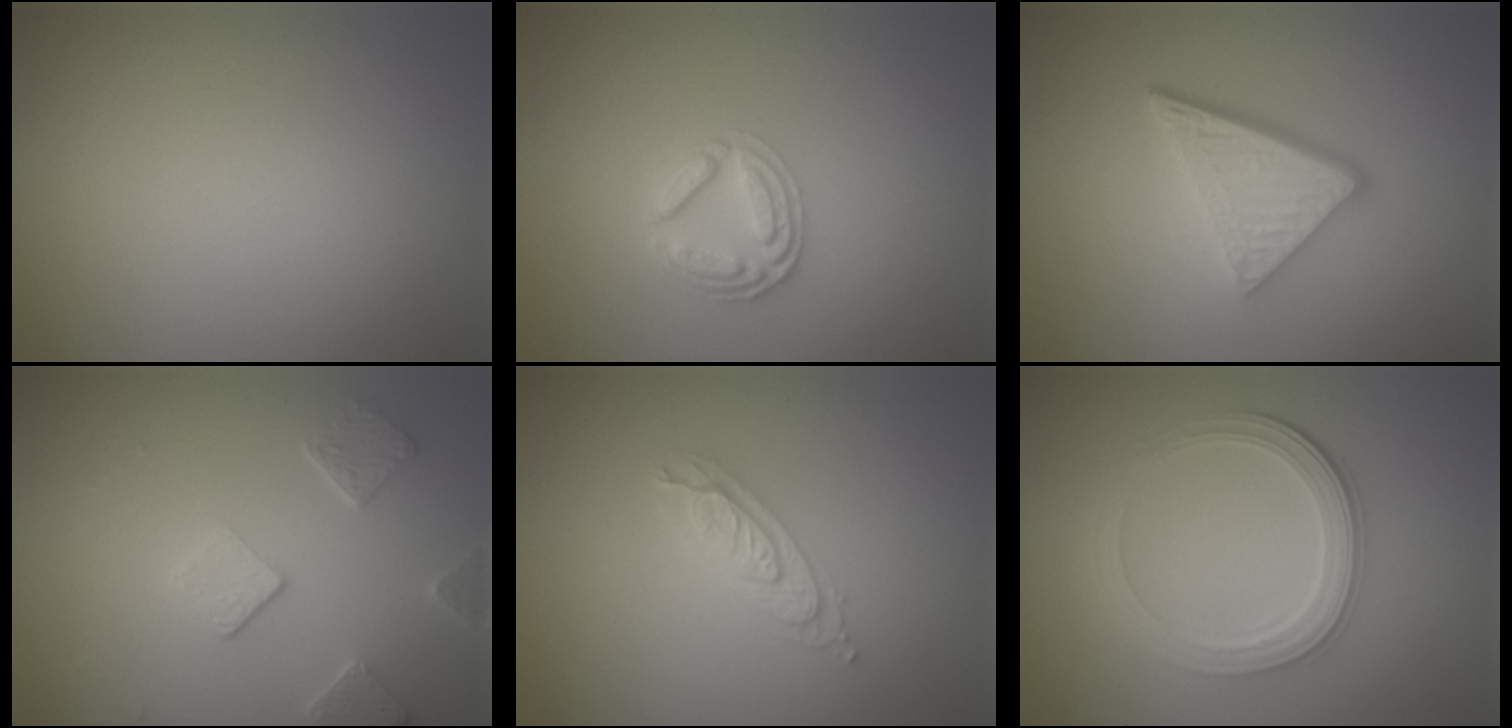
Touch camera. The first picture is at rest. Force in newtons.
{"total": 2.6, "press": 2.5, "slide": 0.8}
{"total": 4.9, "press": 3.4, "slide": 3.6}
{"total": 2.8, "press": 2.7, "slide": 0.6}
{"total": 2.6, "press": 2.6, "slide": 0.5}
{"total": 4.5, "press": 3.6, "slide": 2.7}